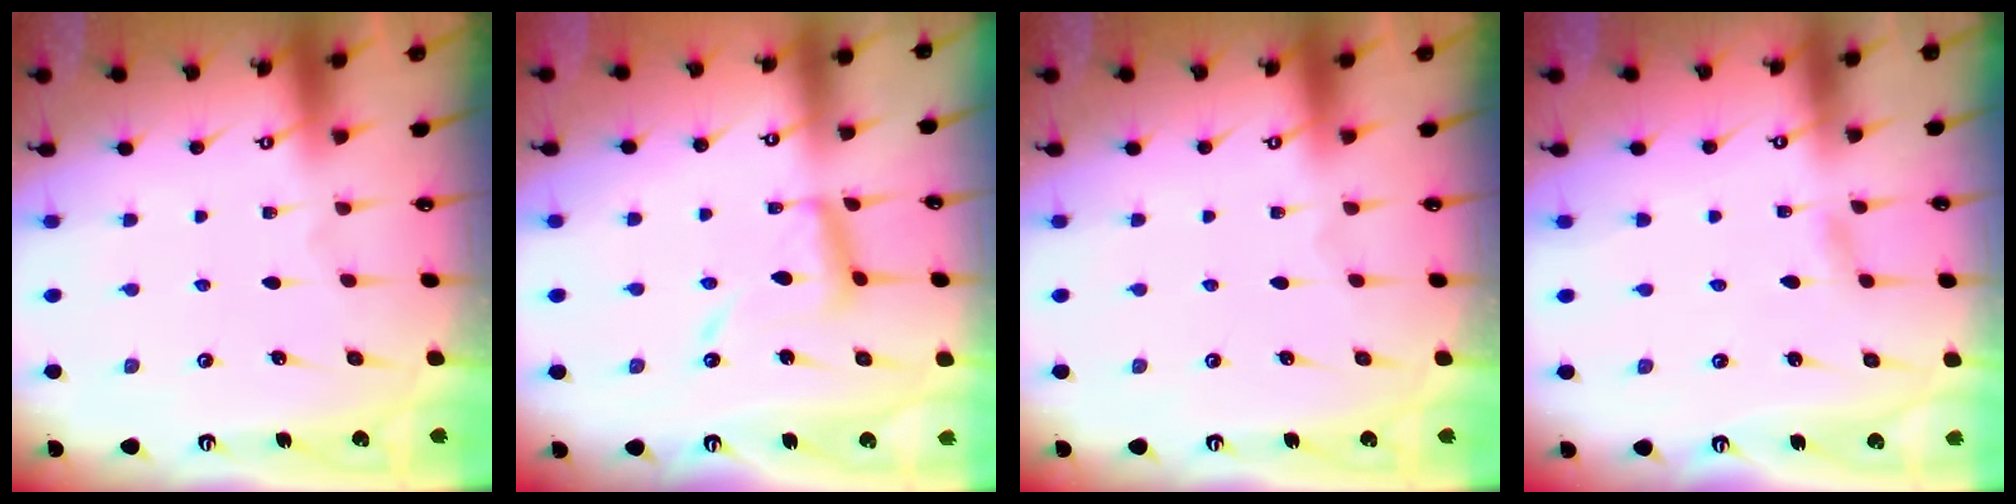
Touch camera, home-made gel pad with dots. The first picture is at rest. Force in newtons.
{"total": 12.5, "press": 12.5, "slide": 1.1}
{"total": 0.0}
{"total": 2.5, "press": 2.5, "slide": 0.3}